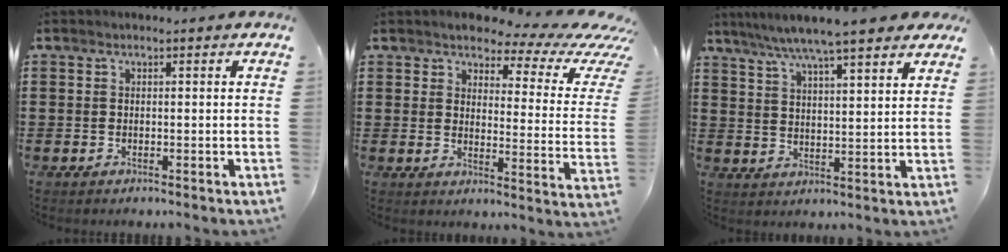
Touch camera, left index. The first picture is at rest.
{"total": 5.2, "force": [4.2, 1.7, 2.6], "torque": [-0.058, -0.030, 0.067]}
{"total": 6.7, "force": [5.7, -0.1, 3.6], "torque": [-0.089, -0.022, 0.096]}